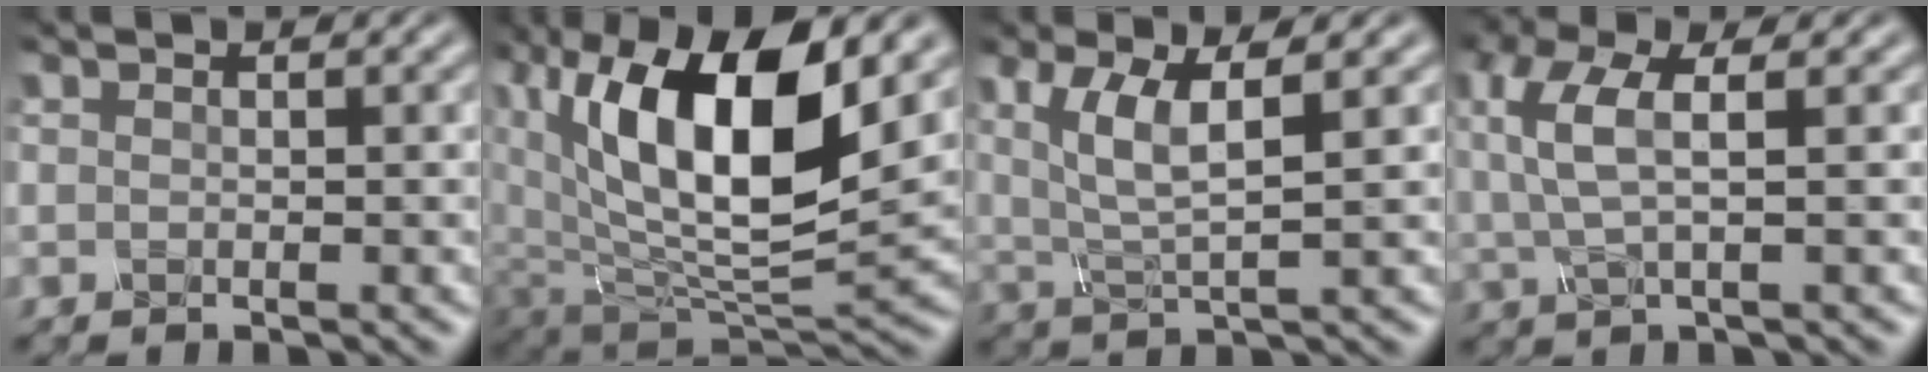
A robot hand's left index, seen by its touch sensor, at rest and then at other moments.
{"total": 13.5, "force": [4.5, 7.0, 10.6], "torque": [-0.173, -0.003, 0.084]}
{"total": 5.3, "force": [1.6, 1.6, 4.9], "torque": [-0.104, -0.003, 0.034]}
{"total": 4.6, "force": [1.0, 1.7, 4.1], "torque": [-0.104, 0.003, 0.019]}